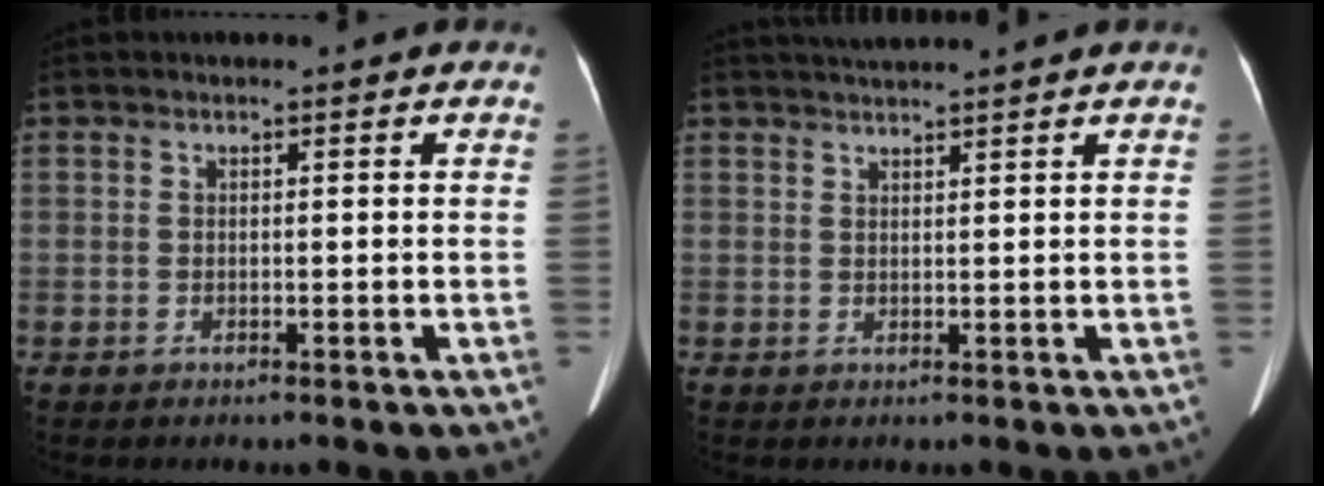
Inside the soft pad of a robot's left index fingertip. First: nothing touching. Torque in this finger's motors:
{"motor_torque": [0.69, -1.07, 0.08, 0.07]}